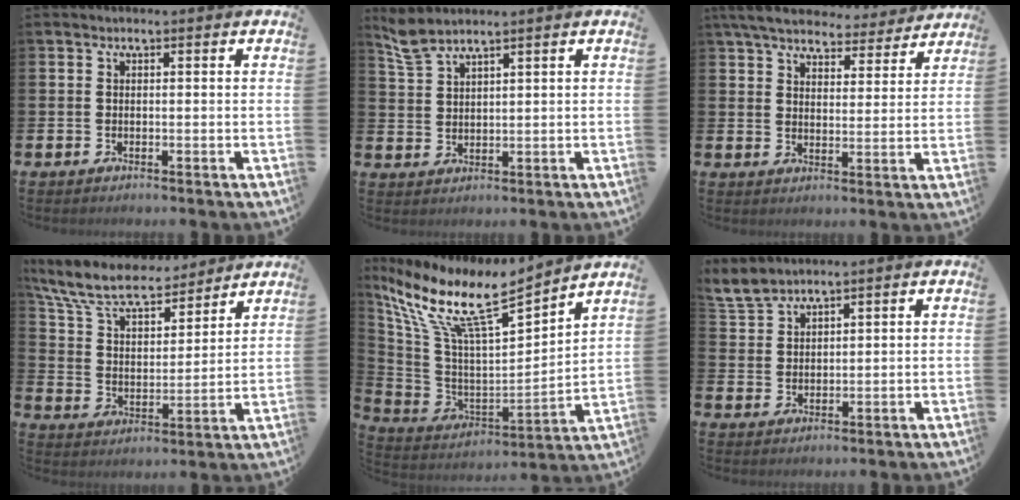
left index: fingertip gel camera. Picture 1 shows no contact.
{"total": 3.5, "force": [3.3, 0.3, 1.1], "torque": [-0.031, -0.011, 0.060]}
{"total": 6.8, "force": [6.2, 2.0, 1.8], "torque": [-0.057, -0.038, 0.110]}
{"total": 9.8, "force": [8.7, 3.0, 3.5], "torque": [-0.109, -0.050, 0.156]}
{"total": 11.4, "force": [8.5, 2.5, 7.2], "torque": [-0.173, -0.060, 0.141]}
{"total": 4.1, "force": [4.0, 0.7, 0.7], "torque": [-0.028, -0.012, 0.074]}